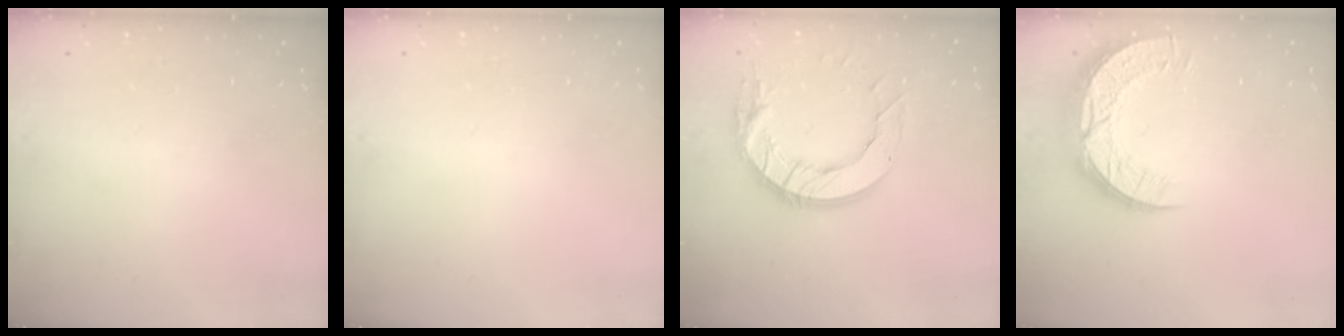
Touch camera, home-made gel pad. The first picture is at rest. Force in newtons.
{"total": 0.0}
{"total": 15.4, "press": 15.3, "slide": 1.5}
{"total": 13.7, "press": 13.7, "slide": 1.0}